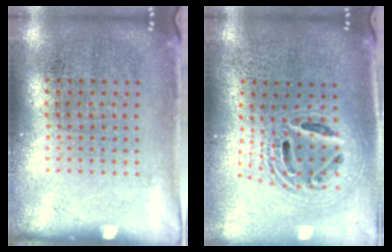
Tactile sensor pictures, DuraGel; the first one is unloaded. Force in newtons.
{"total": 2.0, "press": 1.6, "slide": 1.2}